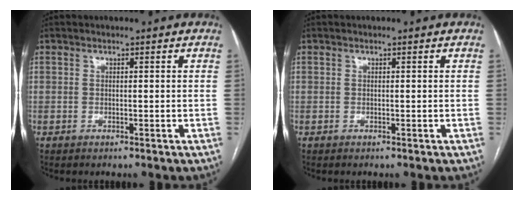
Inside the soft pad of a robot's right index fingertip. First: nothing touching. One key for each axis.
{"total": 0.0}